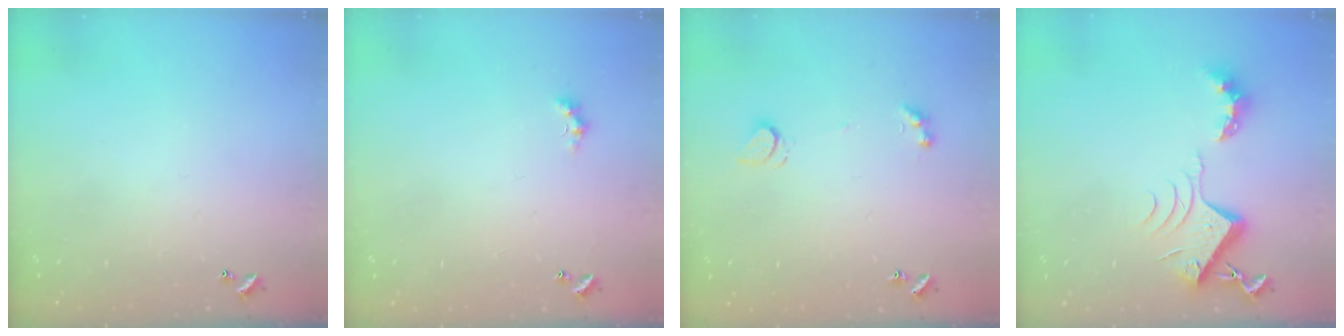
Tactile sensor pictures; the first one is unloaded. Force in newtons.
{"total": 1.1, "press": 1.1, "slide": 0.4}
{"total": 1.4, "press": 1.2, "slide": 0.6}
{"total": 8.9, "press": 8.8, "slide": 1.1}